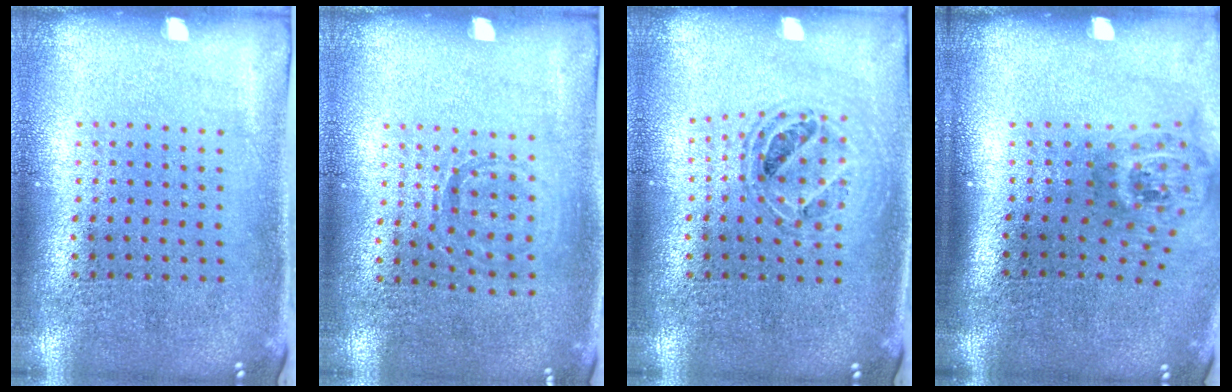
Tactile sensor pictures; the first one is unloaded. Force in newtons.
{"total": 0.8, "press": 0.8, "slide": 0.1}
{"total": 0.8, "press": 0.8, "slide": 0.0}
{"total": 1.9, "press": 1.4, "slide": 1.4}